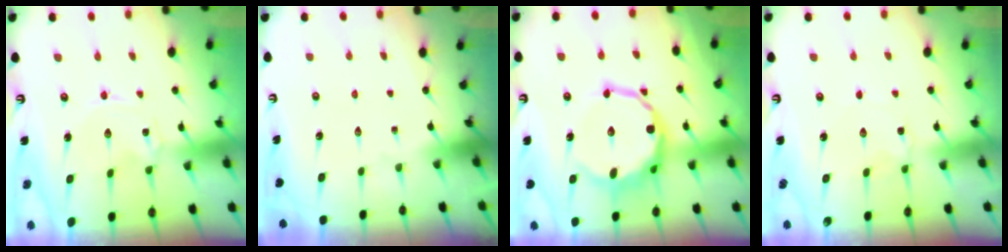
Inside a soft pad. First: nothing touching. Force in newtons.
{"total": 0.0}
{"total": 11.0, "press": 10.4, "slide": 3.8}
{"total": 2.2, "press": 2.2, "slide": 0.3}